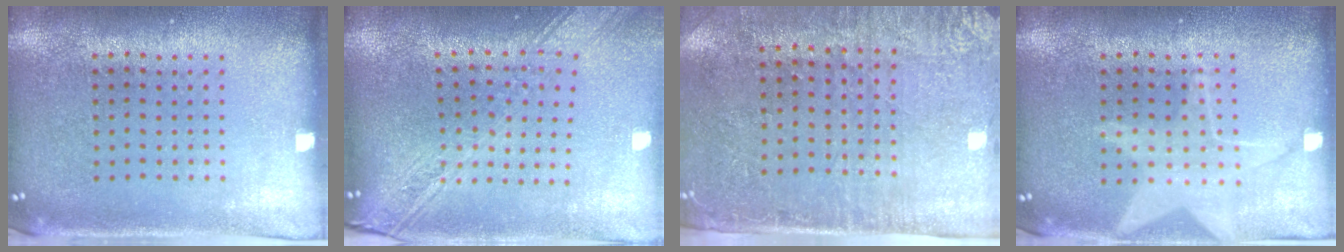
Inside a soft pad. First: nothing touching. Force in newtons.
{"total": 2.6, "press": 2.1, "slide": 1.6}
{"total": 3.0, "press": 2.6, "slide": 1.4}
{"total": 1.5, "press": 1.3, "slide": 0.6}